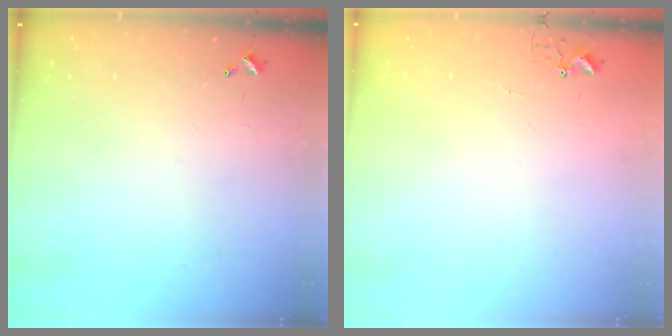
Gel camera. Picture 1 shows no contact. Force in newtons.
{"total": 2.7, "press": 2.7, "slide": 0.3}